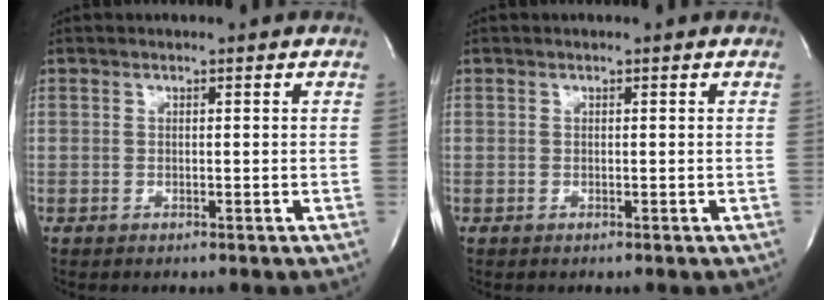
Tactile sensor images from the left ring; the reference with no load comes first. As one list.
[{"total": 0.0}]